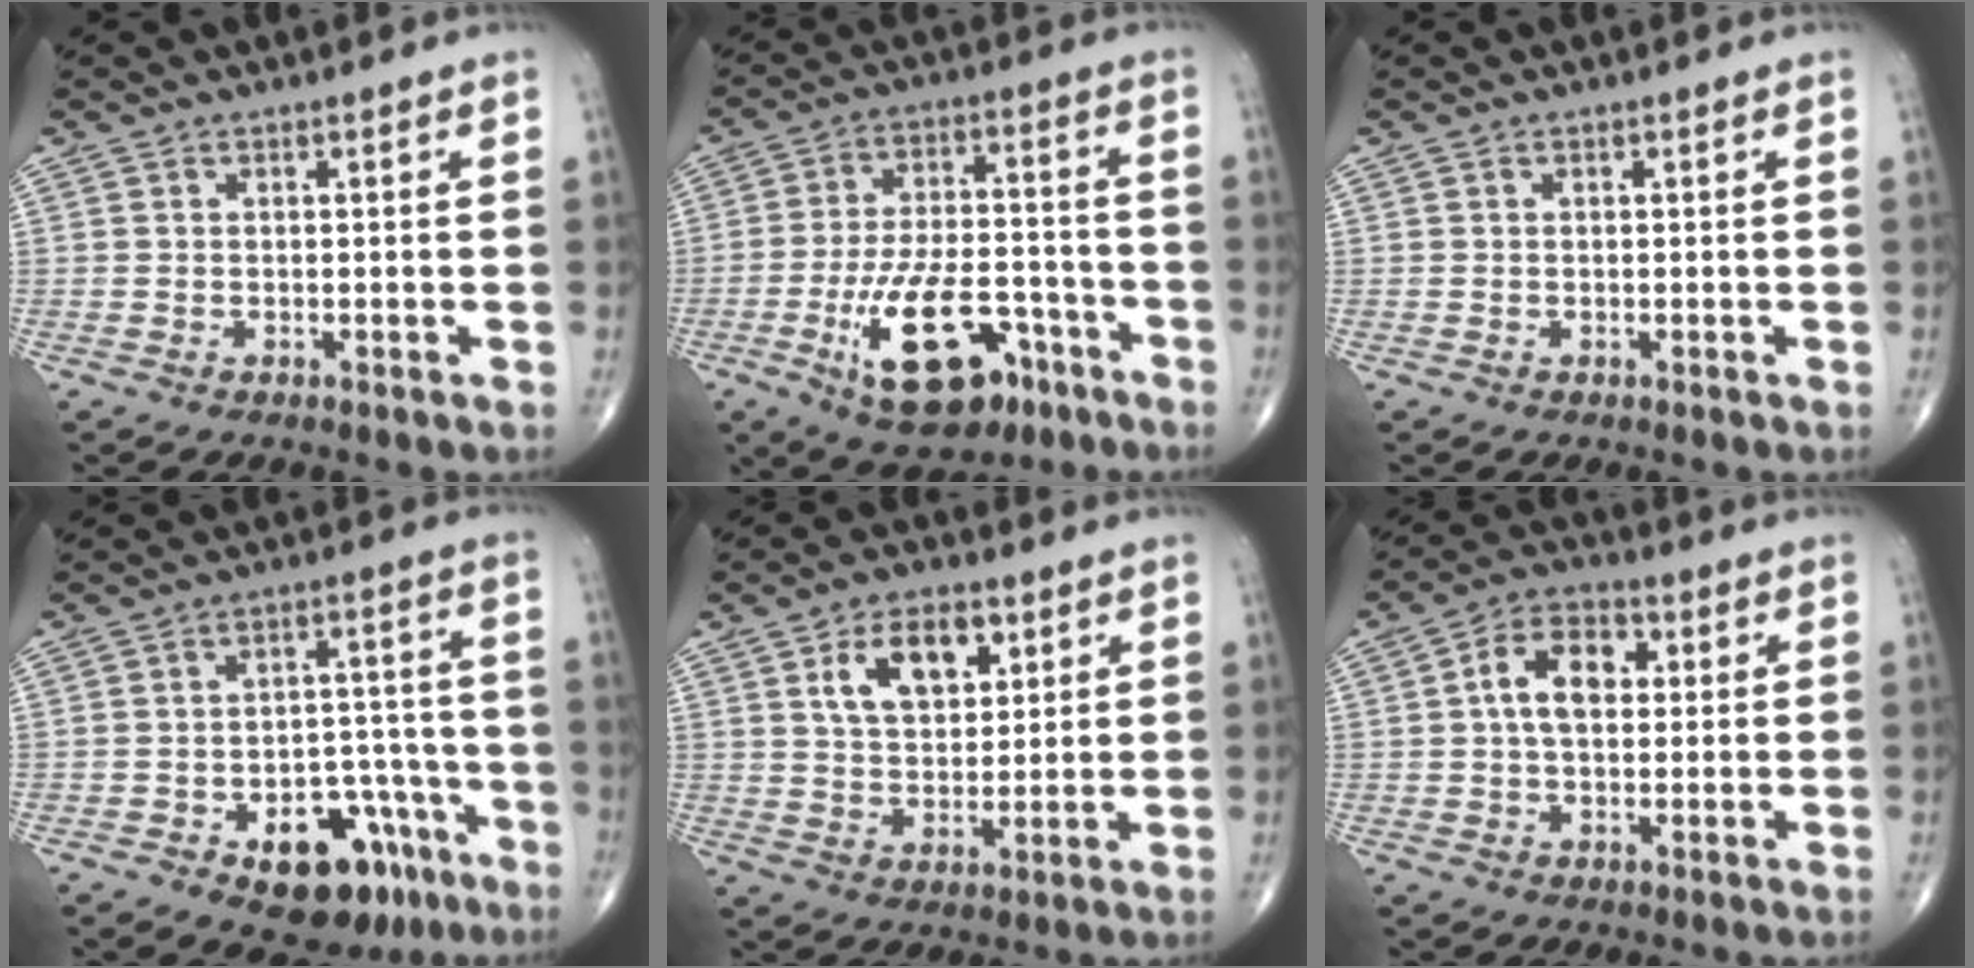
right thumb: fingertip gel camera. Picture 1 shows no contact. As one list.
[{"total": 18.0, "force": [-8.4, 8.5, 13.4], "torque": [-0.219, 0.041, -0.132]}, {"total": 0.0}, {"total": 14.6, "force": [-7.9, 8.4, 9.1], "torque": [-0.082, 0.061, -0.104]}, {"total": 10.3, "force": [4.1, 6.1, 7.2], "torque": [-0.093, -0.012, 0.071]}, {"total": 8.9, "force": [1.3, 5.7, 6.7], "torque": [-0.107, 0.020, 0.015]}]